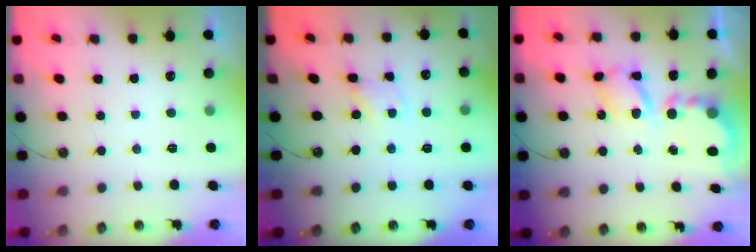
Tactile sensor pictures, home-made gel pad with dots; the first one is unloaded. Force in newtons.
{"total": 1.3, "press": 1.3, "slide": 0.2}
{"total": 8.1, "press": 8.1, "slide": 0.2}